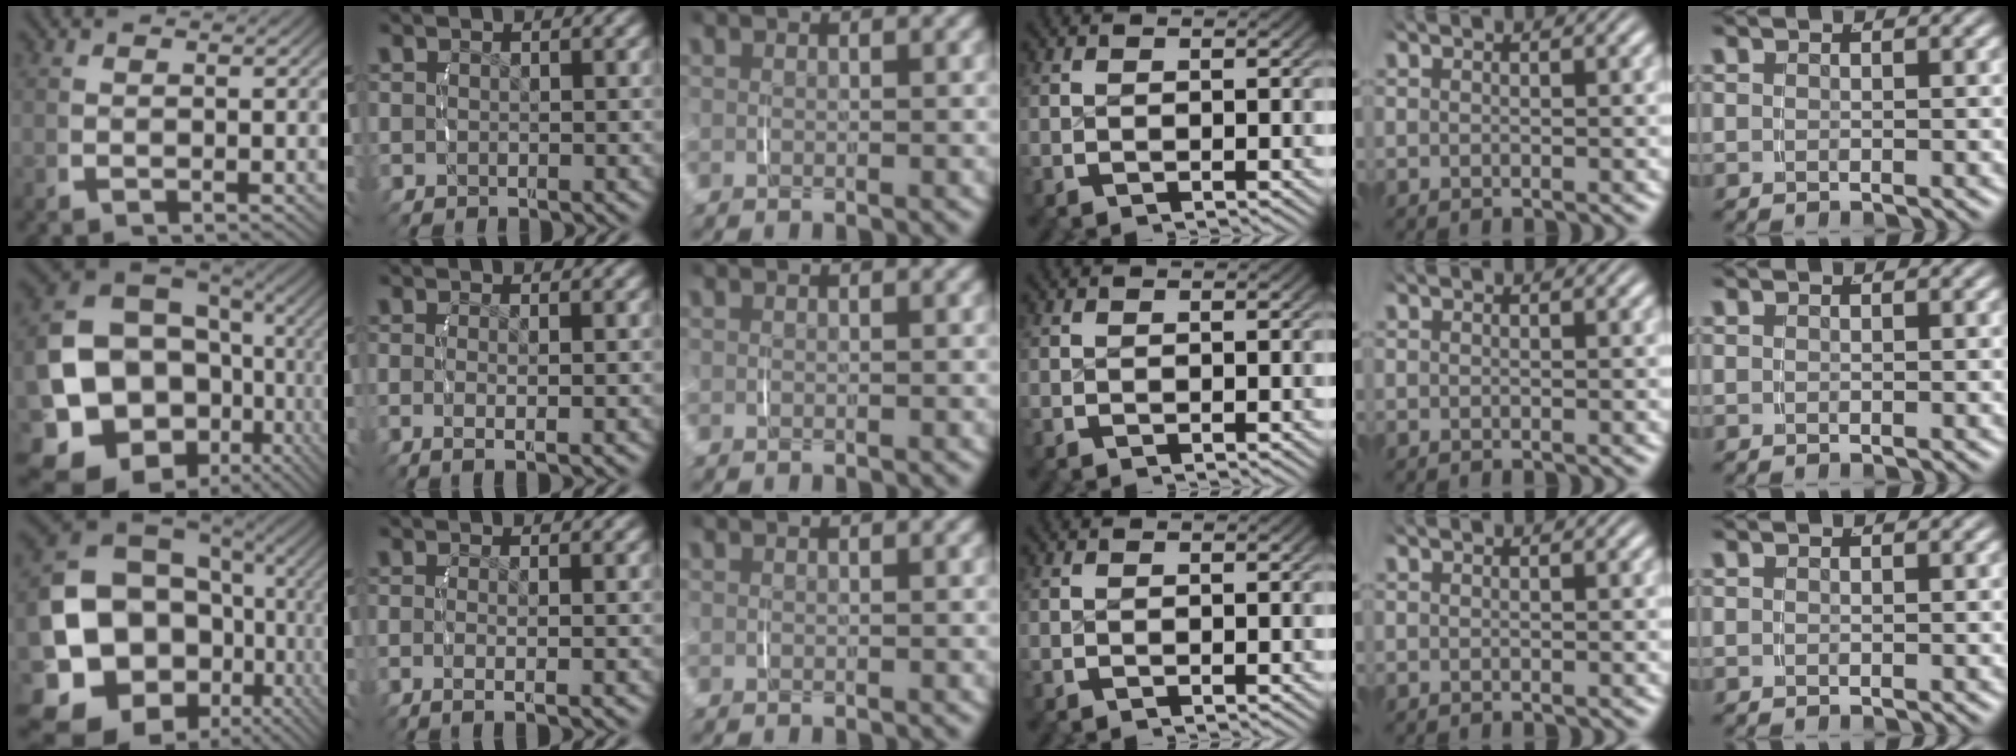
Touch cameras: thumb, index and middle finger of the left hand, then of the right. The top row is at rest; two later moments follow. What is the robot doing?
{"motion": "lift_and_place", "object": "napkin"}